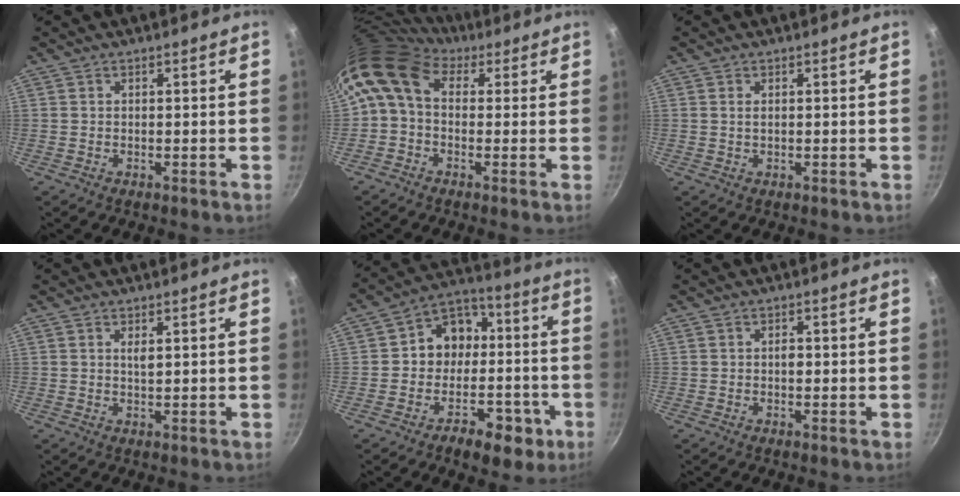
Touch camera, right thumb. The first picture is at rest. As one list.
[{"total": 9.9, "force": [2.2, 7.2, 6.5], "torque": [-0.121, 0.025, 0.016]}, {"total": 2.4, "force": [0.7, 0.9, 2.1], "torque": [-0.038, -0.005, 0.014]}, {"total": 1.6, "force": [0.7, 0.5, 1.3], "torque": [-0.022, -0.003, 0.012]}, {"total": 15.4, "force": [-3.6, 12.6, 8.0], "torque": [-0.061, 0.066, -0.053]}, {"total": 1.4, "force": [0.0, 0.8, 1.2], "torque": [-0.014, 0.004, -0.002]}]